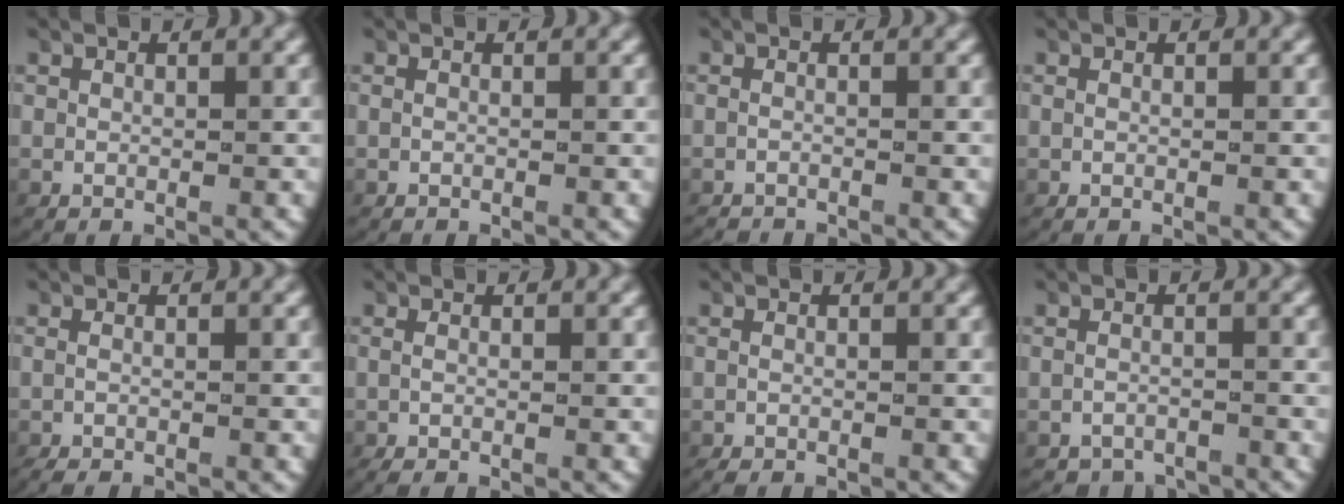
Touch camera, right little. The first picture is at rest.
{"total": 0.0}
{"total": 1.8, "force": [-1.8, 0.1, 0.1], "torque": [-0.008, -0.011, -0.026]}
{"total": 0.0}
{"total": 1.4, "force": [-1.3, 0.2, 0.6], "torque": [-0.013, -0.006, -0.018]}
{"total": 1.0, "force": [-0.7, -0.1, 0.8], "torque": [-0.016, -0.005, -0.008]}
{"total": 0.8, "force": [-0.8, 0.1, 0.3], "torque": [-0.010, -0.006, -0.011]}
{"total": 3.2, "force": [-3.1, 0.9, 0.0], "torque": [0.007, -0.012, -0.048]}